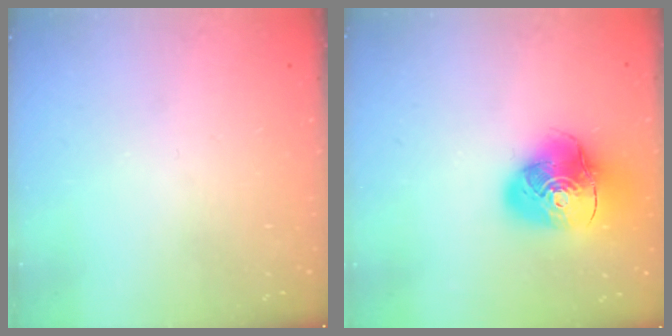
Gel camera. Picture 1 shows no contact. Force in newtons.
{"total": 15.7, "press": 15.5, "slide": 2.0}